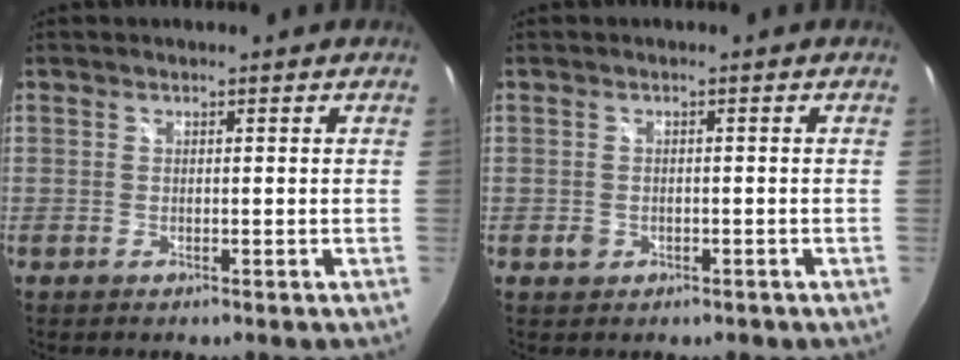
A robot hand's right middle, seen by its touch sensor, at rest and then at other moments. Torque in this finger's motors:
{"motor_torque": [1.20, -0.11, 0.00, 0.00]}